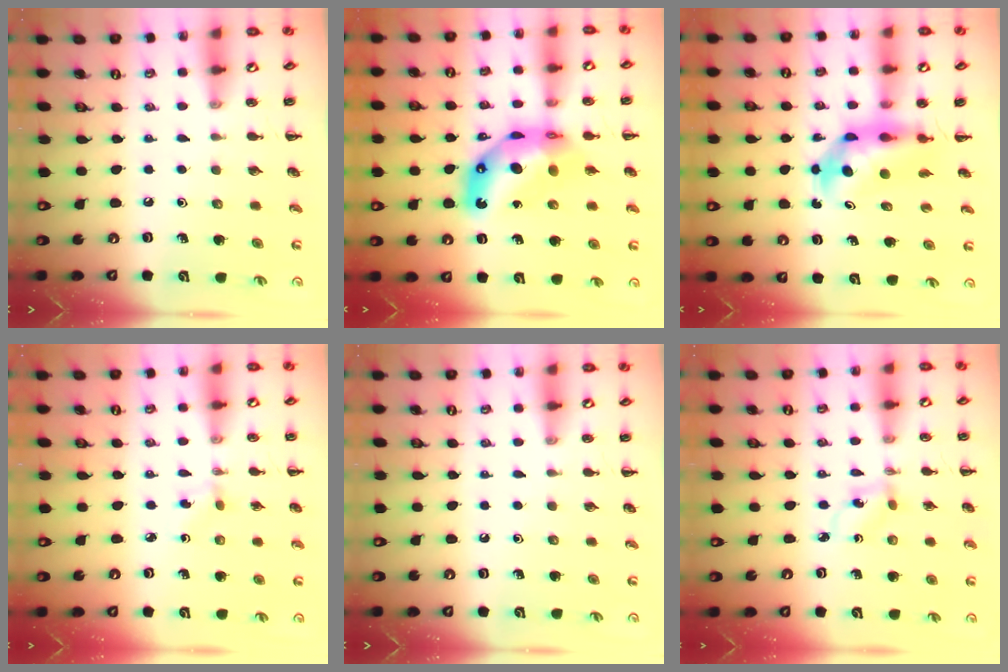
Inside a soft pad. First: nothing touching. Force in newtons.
{"total": 12.3, "press": 11.7, "slide": 3.7}
{"total": 6.1, "press": 6.0, "slide": 0.9}
{"total": 1.5, "press": 1.3, "slide": 0.8}
{"total": 0.0}
{"total": 1.5, "press": 1.4, "slide": 0.4}